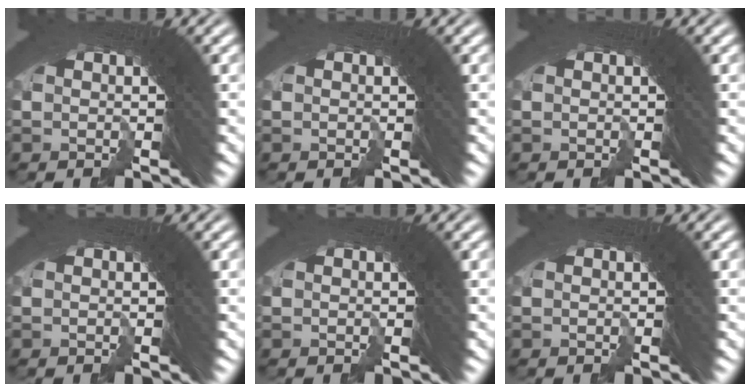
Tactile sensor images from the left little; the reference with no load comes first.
{"total": 0.0}
{"total": 0.0}
{"total": 0.0}
{"total": 0.0}
{"total": 0.0}